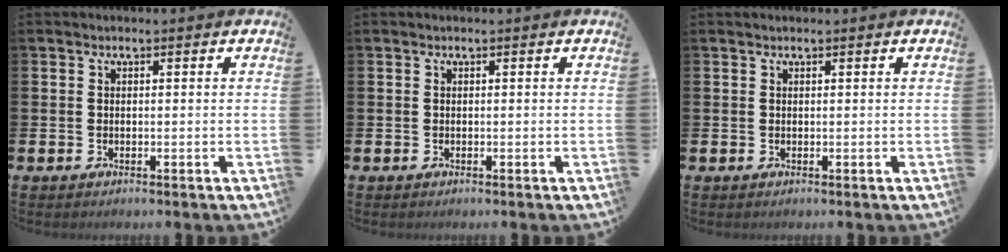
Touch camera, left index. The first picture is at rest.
{"total": 0.0}
{"total": 0.0}